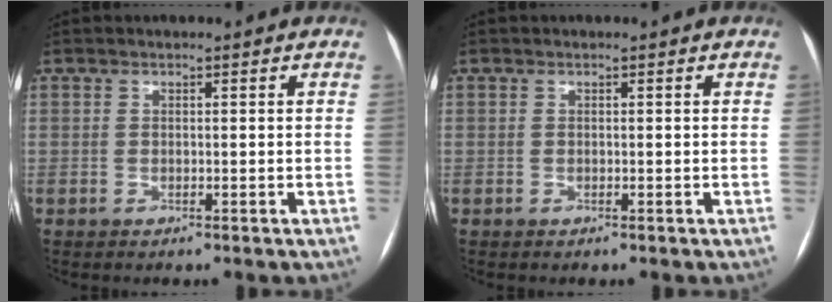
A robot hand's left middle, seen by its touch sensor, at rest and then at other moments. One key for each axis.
{"total": 0.0}